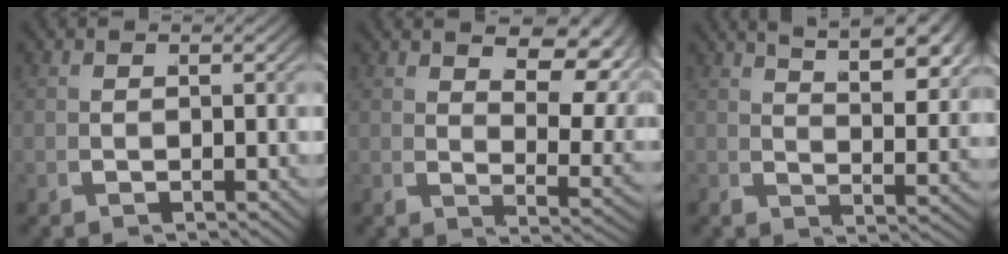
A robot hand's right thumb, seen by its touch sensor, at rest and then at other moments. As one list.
[{"total": 7.4, "force": [3.8, 2.9, 5.6], "torque": [-0.055, 0.002, 0.063]}, {"total": 6.9, "force": [4.8, 2.2, 4.4], "torque": [-0.047, 0.013, 0.075]}]